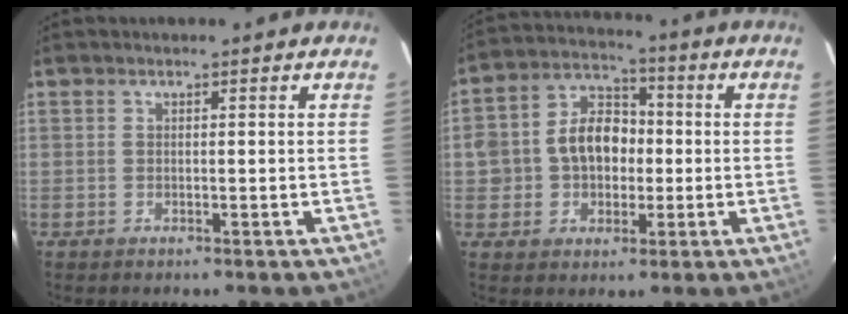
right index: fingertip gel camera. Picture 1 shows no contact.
{"total": 10.8, "force": [-0.6, 8.6, 6.4], "torque": [-0.131, 0.038, -0.005]}